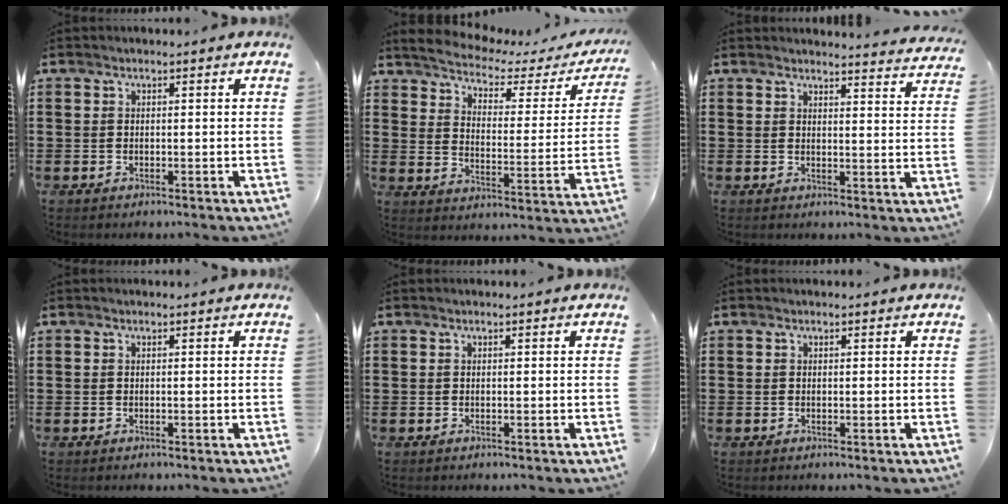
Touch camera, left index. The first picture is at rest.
{"total": 3.1, "force": [2.8, 0.6, 1.2], "torque": [-0.046, -0.026, 0.039]}
{"total": 3.2, "force": [3.2, -0.2, 0.4], "torque": [-0.011, -0.020, 0.057]}
{"total": 0.0}
{"total": 0.0}
{"total": 0.0}